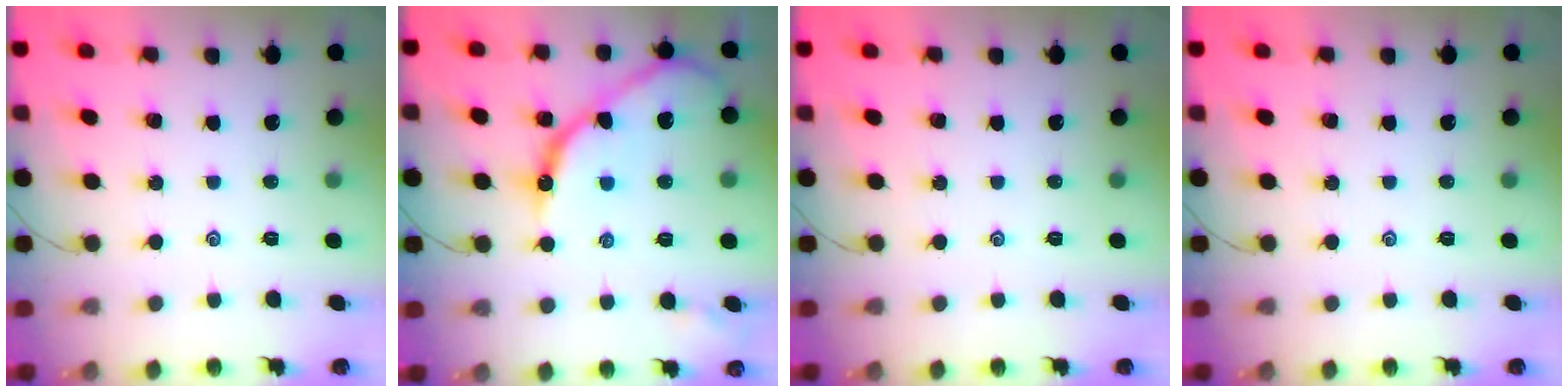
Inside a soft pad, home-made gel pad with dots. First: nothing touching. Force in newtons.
{"total": 13.6, "press": 13.6, "slide": 0.6}
{"total": 0.0}
{"total": 0.0}